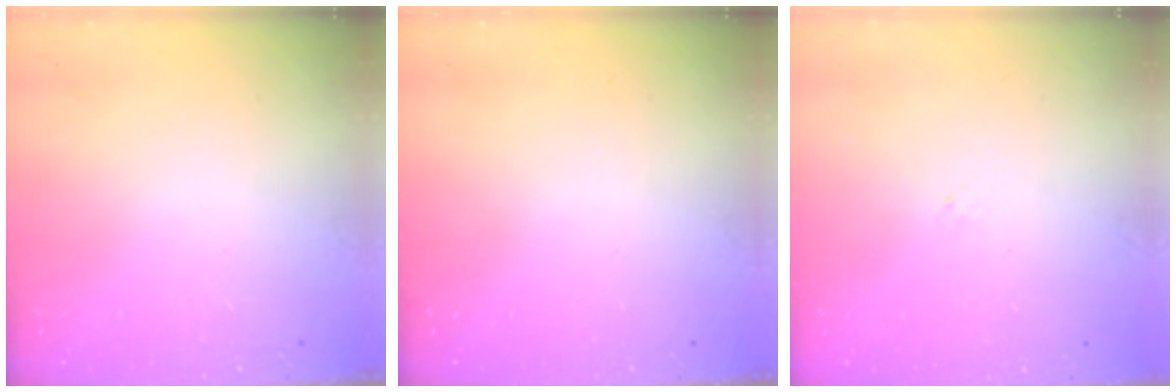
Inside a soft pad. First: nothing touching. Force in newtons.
{"total": 0.0}
{"total": 1.2, "press": 1.2, "slide": 0.4}